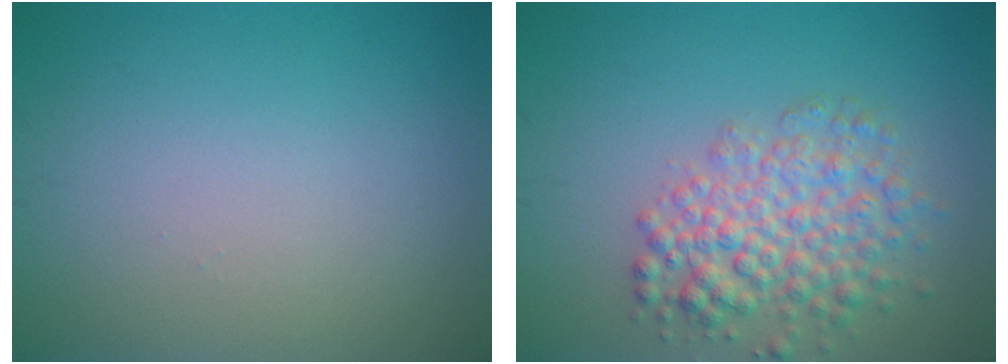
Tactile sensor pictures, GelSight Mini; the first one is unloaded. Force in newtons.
{"total": 5.1, "press": 5.1, "slide": 0.2}